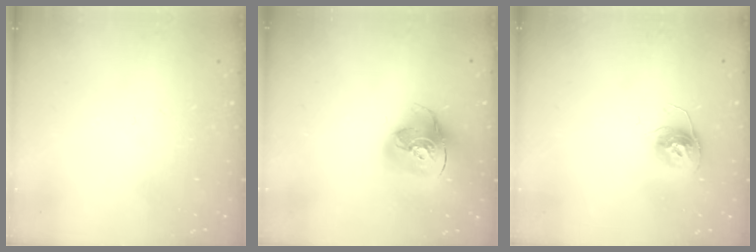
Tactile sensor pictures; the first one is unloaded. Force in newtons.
{"total": 15.7, "press": 15.6, "slide": 1.9}
{"total": 10.5, "press": 10.5, "slide": 0.5}